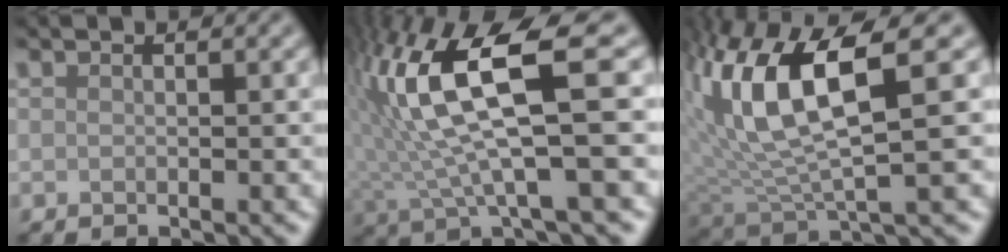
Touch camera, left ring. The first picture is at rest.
{"total": 11.4, "force": [3.1, 2.7, 10.7], "torque": [-0.214, 0.009, 0.062]}
{"total": 9.7, "force": [2.4, 3.2, 8.8], "torque": [-0.183, 0.003, 0.044]}